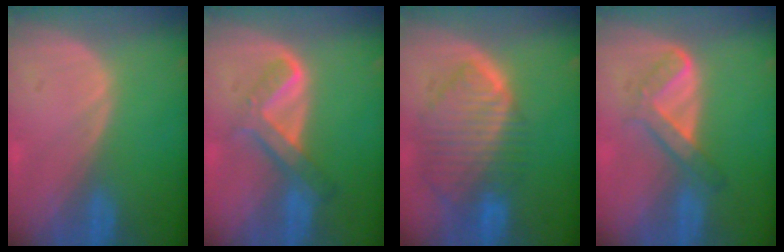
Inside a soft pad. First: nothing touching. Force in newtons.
{"total": 6.5, "press": 5.5, "slide": 3.3}
{"total": 10.0, "press": 8.5, "slide": 5.2}
{"total": 4.8, "press": 4.8, "slide": 0.7}